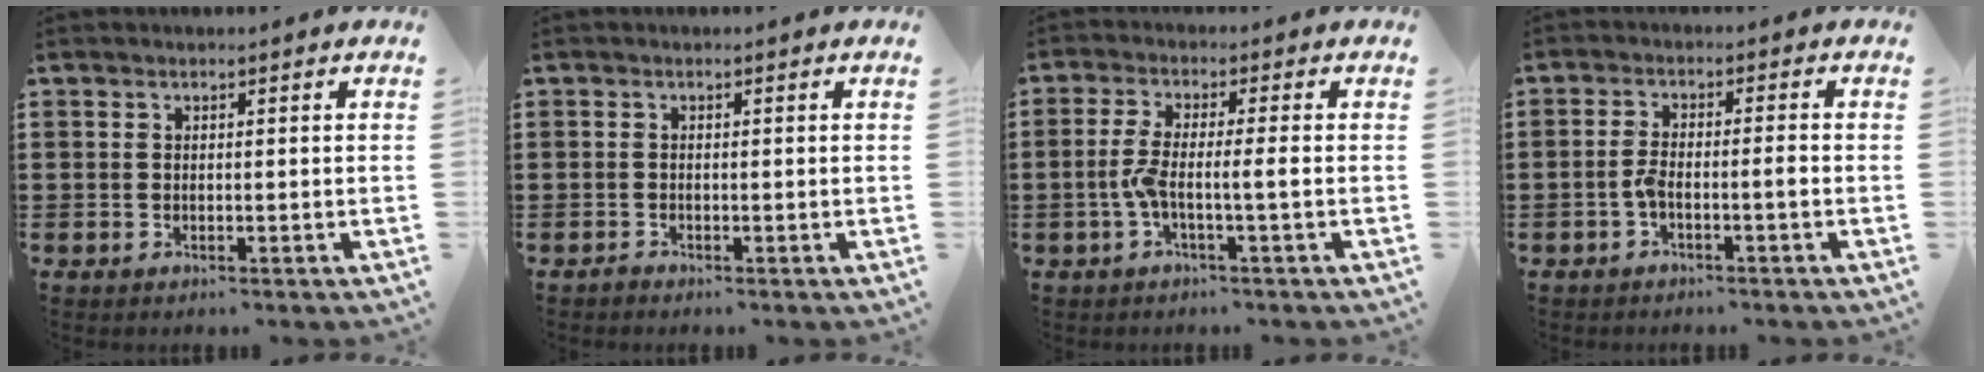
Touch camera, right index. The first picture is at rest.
{"total": 0.5, "force": [-0.5, 0.2, 0.0], "torque": [-0.002, 0.002, -0.011]}
{"total": 4.6, "force": [-1.2, 0.3, 4.5], "torque": [-0.103, -0.009, -0.032]}
{"total": 3.2, "force": [-1.3, 0.4, 2.9], "torque": [-0.062, 0.000, -0.028]}